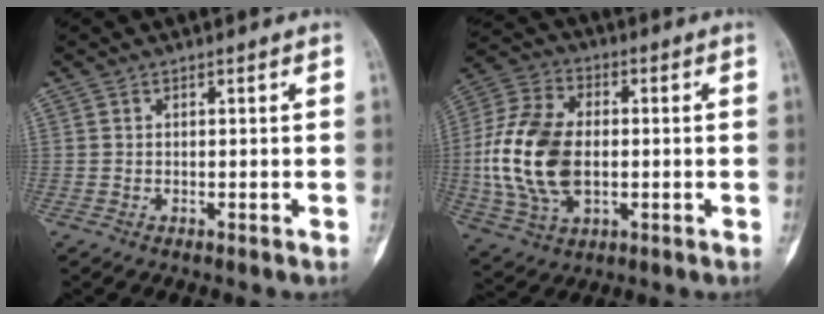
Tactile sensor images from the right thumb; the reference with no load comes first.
{"total": 18.1, "force": [-0.8, 11.5, 13.9], "torque": [-0.278, 0.011, -0.010]}